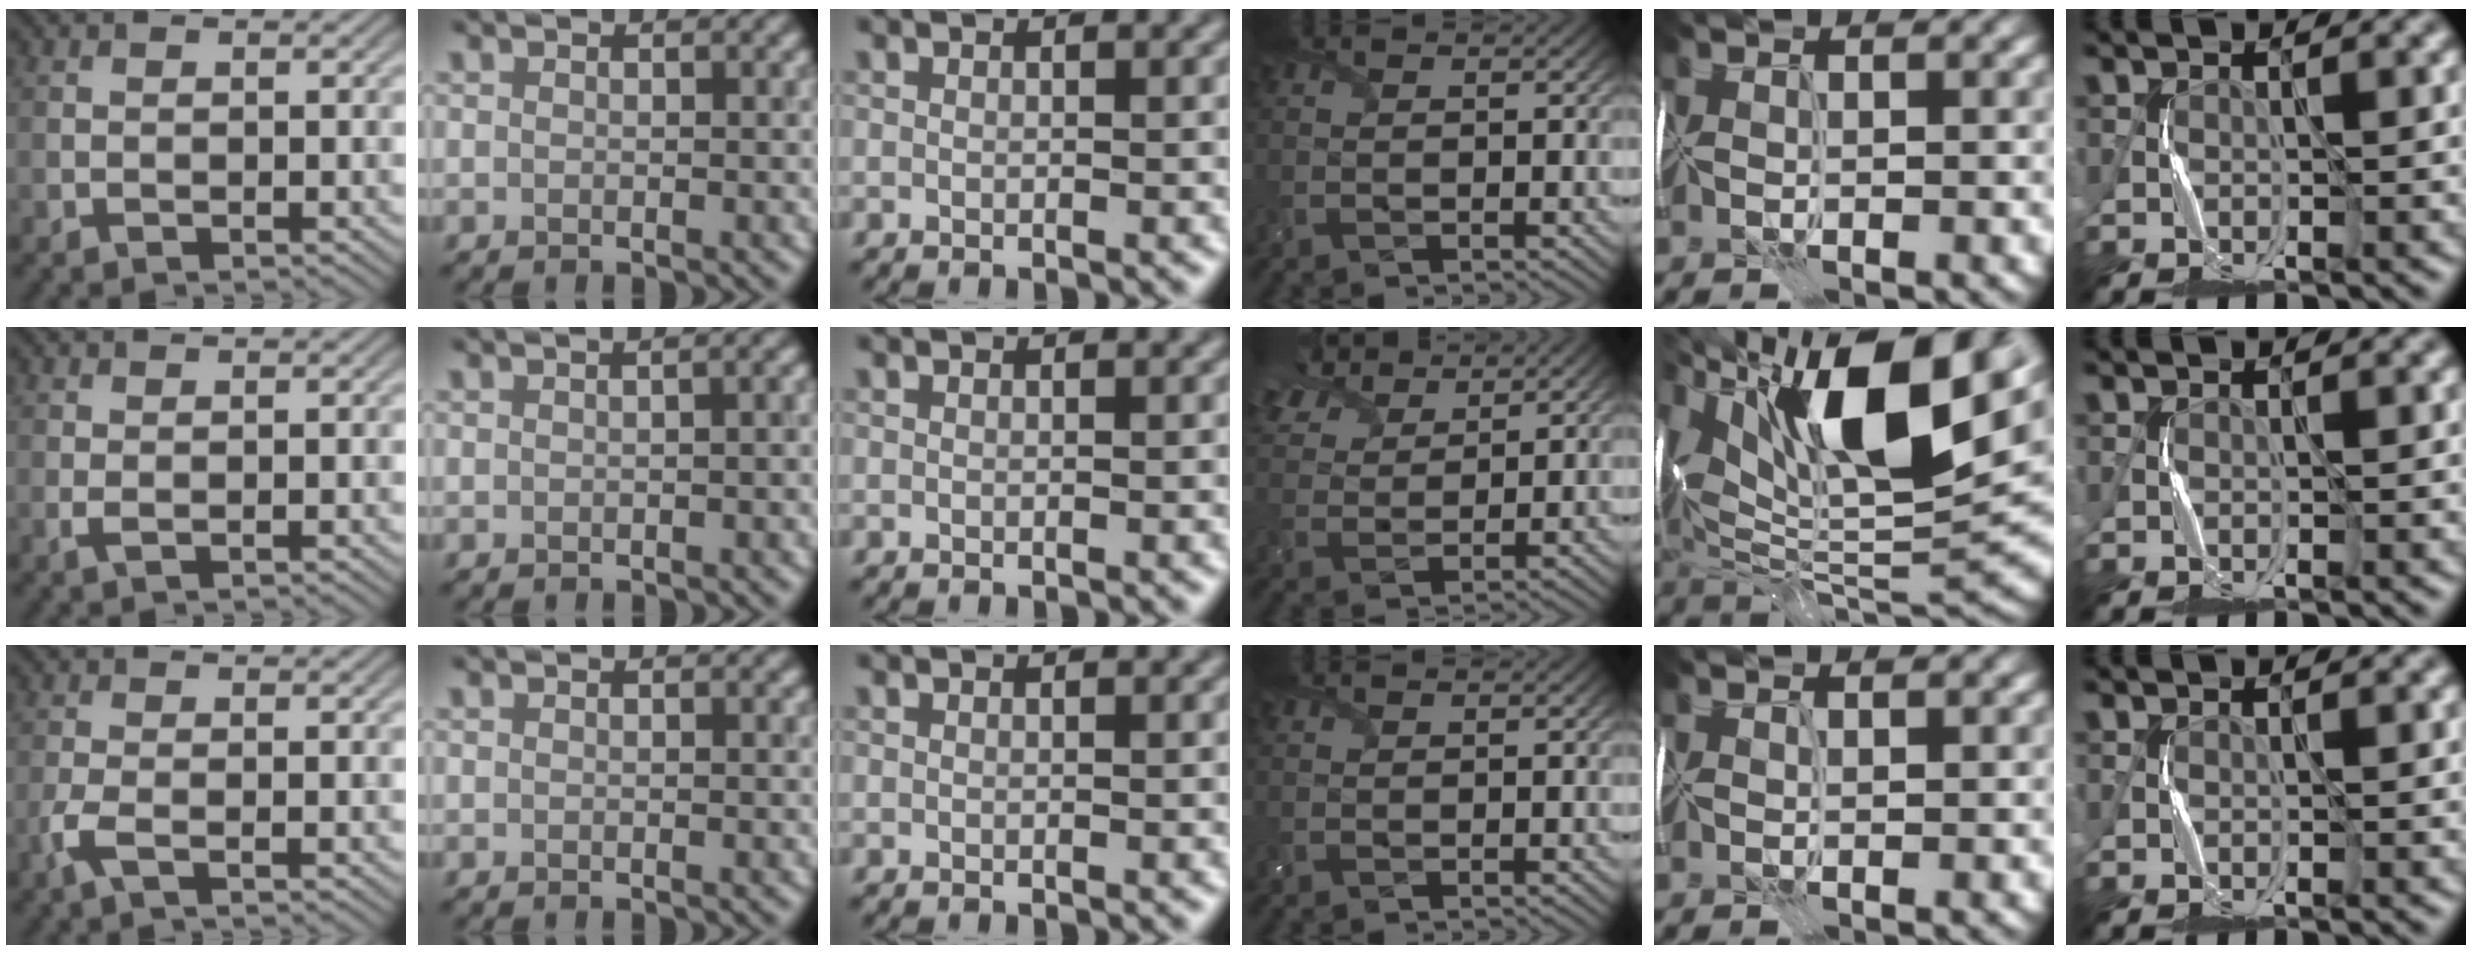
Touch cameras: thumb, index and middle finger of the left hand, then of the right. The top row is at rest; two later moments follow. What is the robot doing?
{"motion": "fold", "object": "tissue"}